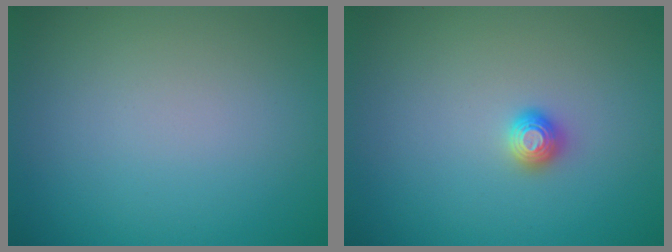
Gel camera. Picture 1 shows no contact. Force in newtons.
{"total": 1.1, "press": 1.1, "slide": 0.1}